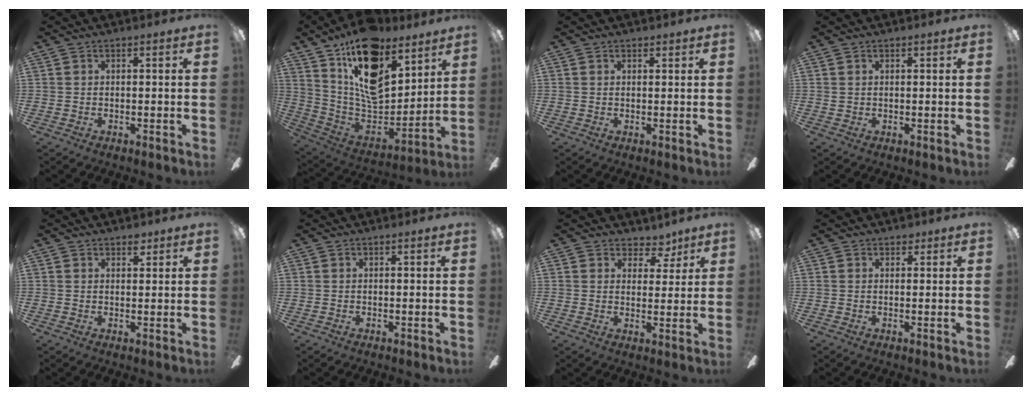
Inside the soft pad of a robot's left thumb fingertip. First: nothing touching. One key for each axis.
{"total": 19.6, "fx": 12.2, "fy": 9.8, "fz": 11.7, "tx": -0.208, "ty": -0.079, "tz": 0.215}
{"total": 1.0, "fx": 0.9, "fy": 0.5, "fz": 0.2, "tx": 0.004, "ty": -0.003, "tz": 0.015}
{"total": 0.8, "fx": 0.6, "fy": 0.6, "fz": 0.1, "tx": -0.001, "ty": 0.004, "tz": 0.009}
{"total": 2.7, "fx": 2.1, "fy": 1.5, "fz": 0.9, "tx": 0.004, "ty": -0.008, "tz": 0.033}
{"total": 0.0}
{"total": 5.5, "fx": 3.9, "fy": 3.6, "fz": 1.3, "tx": -0.010, "ty": -0.022, "tz": 0.068}
{"total": 1.5, "fx": 1.0, "fy": 1.2, "fz": 0.3, "tx": 0.010, "ty": -0.004, "tz": 0.015}